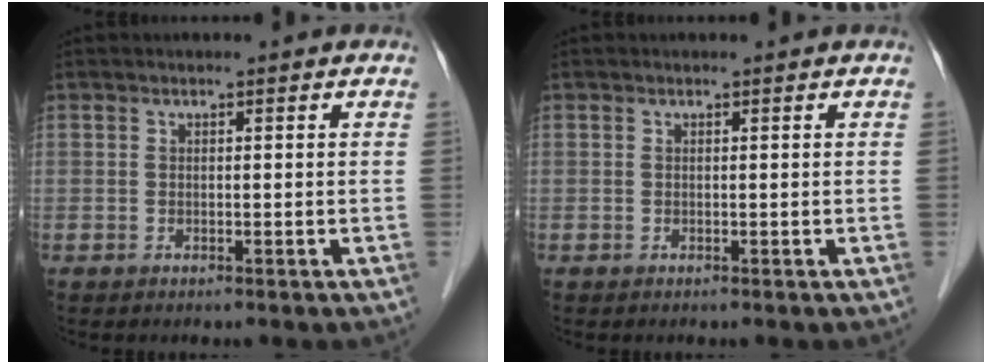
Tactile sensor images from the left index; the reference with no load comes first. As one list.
[{"total": 0.0}]